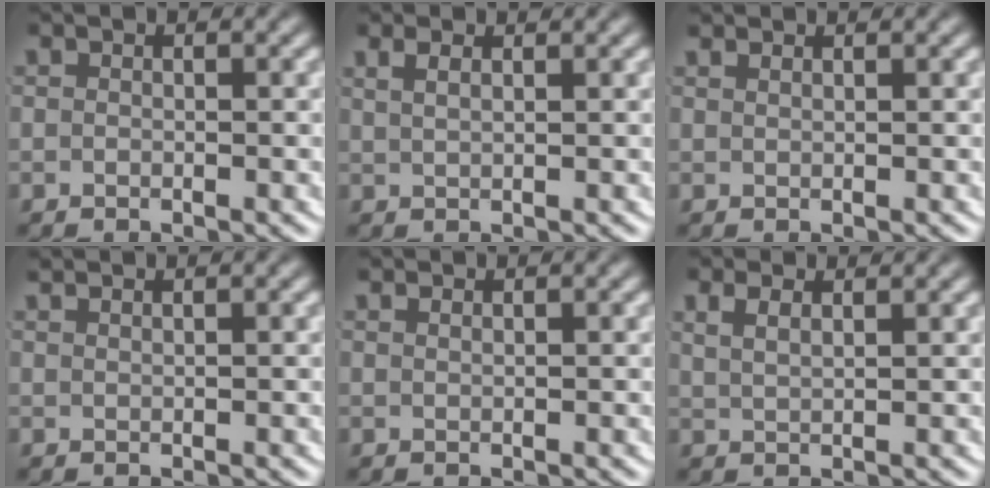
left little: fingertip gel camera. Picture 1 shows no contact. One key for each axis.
{"total": 1.2, "fx": 0.9, "fy": -0.2, "fz": 0.7, "tx": -0.015, "ty": -0.003, "tz": 0.024}
{"total": 1.0, "fx": 0.9, "fy": -0.5, "fz": 0.1, "tx": 0.002, "ty": -0.002, "tz": 0.020}
{"total": 1.3, "fx": 1.2, "fy": -0.5, "fz": 0.2, "tx": -0.001, "ty": 0.002, "tz": 0.024}
{"total": 1.0, "fx": 0.9, "fy": -0.5, "fz": 0.1, "tx": 0.003, "ty": -0.002, "tz": 0.019}
{"total": 1.7, "fx": 1.5, "fy": 0.0, "fz": 0.8, "tx": -0.017, "ty": -0.006, "tz": 0.035}